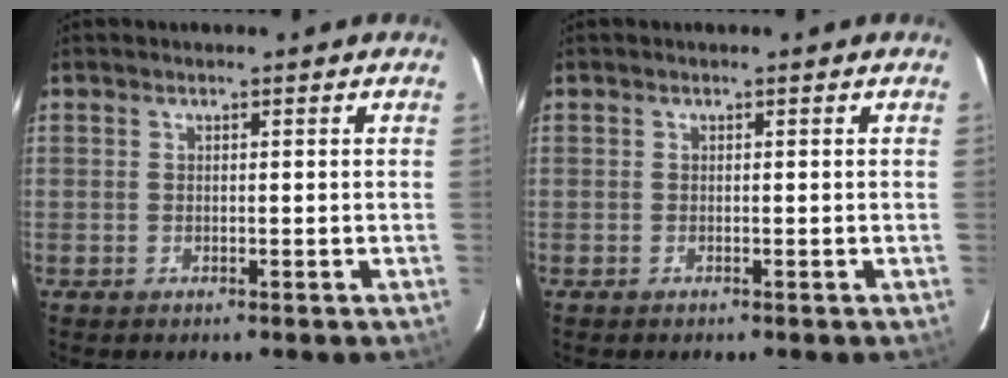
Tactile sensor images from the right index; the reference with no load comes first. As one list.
[{"total": 0.0}]